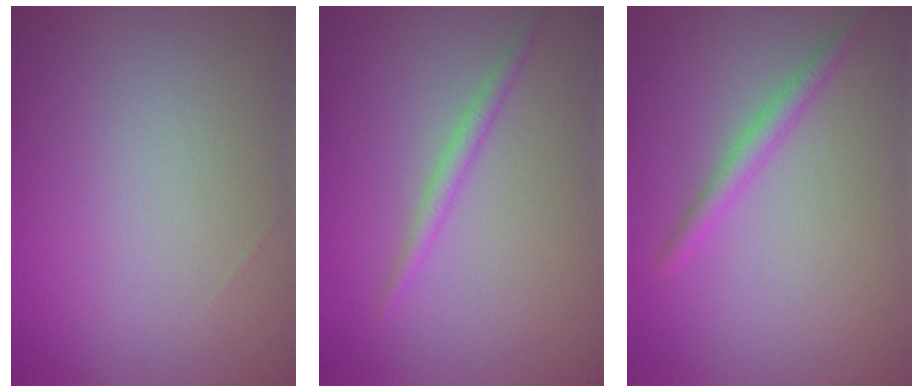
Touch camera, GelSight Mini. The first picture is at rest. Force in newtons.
{"total": 1.4, "press": 1.4, "slide": 0.1}
{"total": 1.8, "press": 1.8, "slide": 0.1}